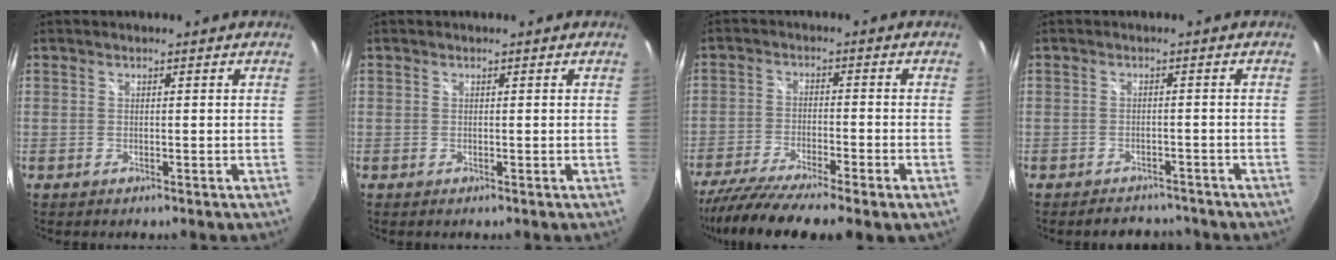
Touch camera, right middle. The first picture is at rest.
{"total": 0.0}
{"total": 13.5, "force": [-10.6, 1.2, 8.3], "torque": [-0.167, -0.049, -0.176]}
{"total": 5.5, "force": [-4.9, 2.4, 0.9], "torque": [-0.019, 0.008, -0.062]}